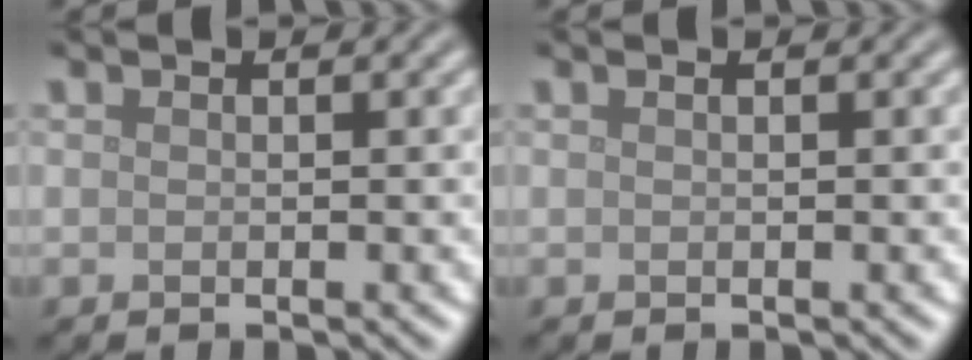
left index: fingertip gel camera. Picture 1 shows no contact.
{"total": 0.0}